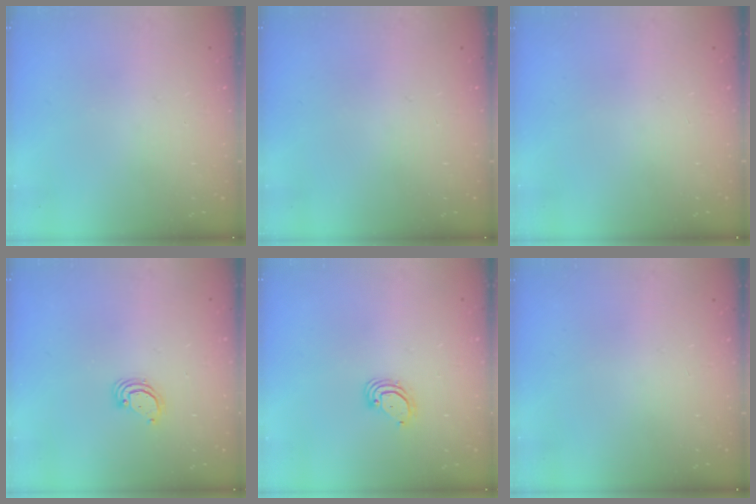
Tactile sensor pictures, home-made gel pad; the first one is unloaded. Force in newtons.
{"total": 0.0}
{"total": 0.0}
{"total": 3.1, "press": 3.1, "slide": 0.3}
{"total": 3.6, "press": 3.6, "slide": 0.3}
{"total": 0.0}